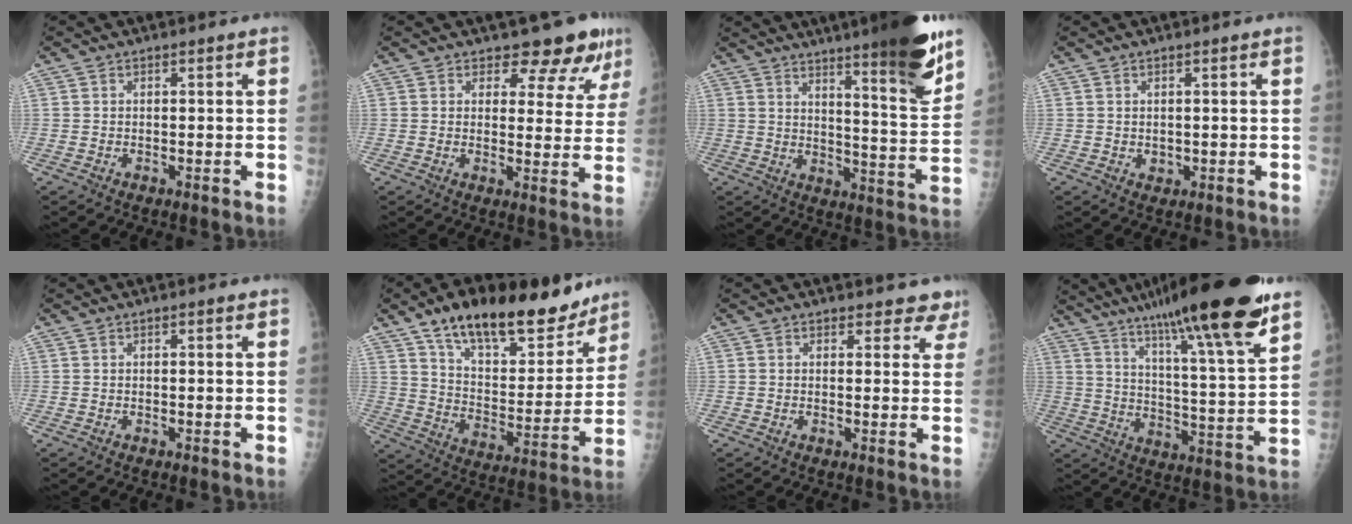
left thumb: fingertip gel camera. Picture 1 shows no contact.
{"total": 8.8, "force": [7.2, 4.0, 3.2], "torque": [-0.001, -0.044, 0.076]}
{"total": 18.2, "force": [12.2, 1.8, 13.3], "torque": [-0.163, -0.072, 0.173]}
{"total": 1.5, "force": [0.0, 1.2, 1.0], "torque": [-0.007, -0.001, 0.004]}
{"total": 1.0, "force": [0.4, 0.2, 0.9], "torque": [-0.016, 0.001, 0.005]}
{"total": 23.3, "force": [16.7, 9.6, 13.0], "torque": [-0.159, -0.069, 0.269]}
{"total": 4.7, "force": [4.1, 2.3, 0.4], "torque": [0.037, -0.020, 0.029]}
{"total": 25.6, "force": [17.6, 2.7, 18.5], "torque": [-0.279, -0.054, 0.272]}